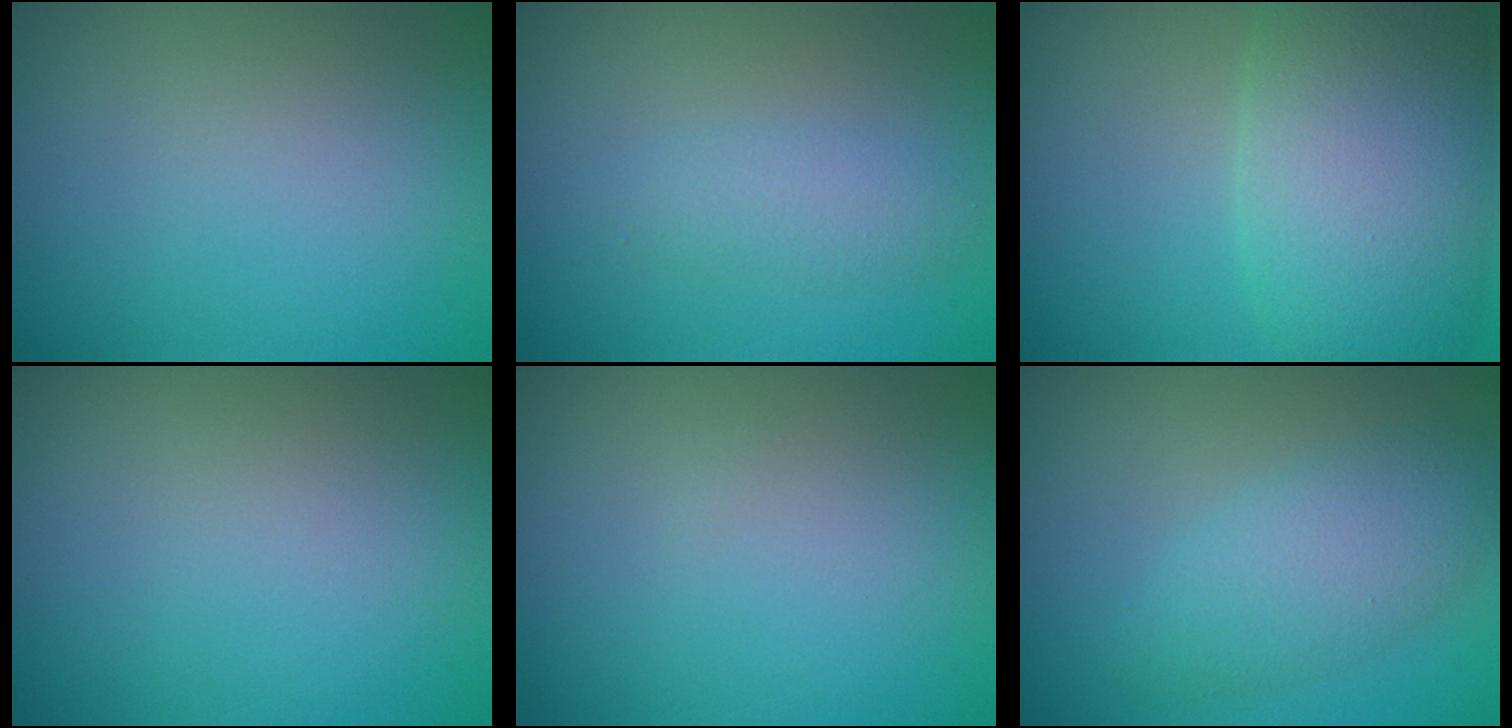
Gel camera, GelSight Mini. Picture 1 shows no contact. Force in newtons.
{"total": 2.0, "press": 2.0, "slide": 0.0}
{"total": 9.6, "press": 9.6, "slide": 0.7}
{"total": 0.0}
{"total": 0.0}
{"total": 3.8, "press": 3.8, "slide": 0.2}